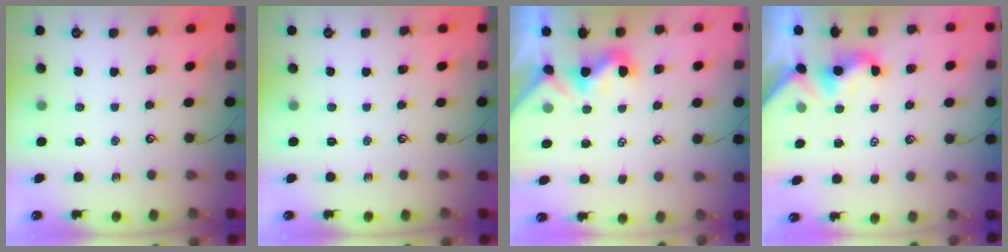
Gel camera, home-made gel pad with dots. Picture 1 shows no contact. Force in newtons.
{"total": 0.0}
{"total": 1.1, "press": 1.0, "slide": 0.5}
{"total": 2.1, "press": 2.1, "slide": 0.5}